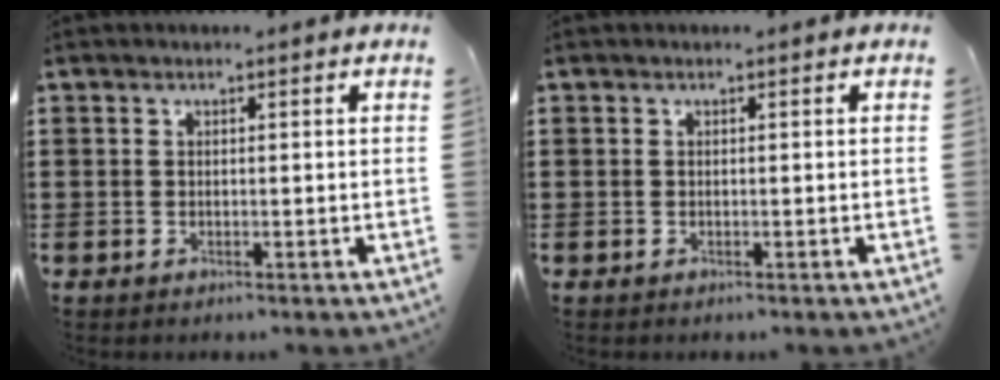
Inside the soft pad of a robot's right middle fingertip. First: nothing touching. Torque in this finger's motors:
{"motor_torque": [0.93, -0.12, -0.01, 0.01]}